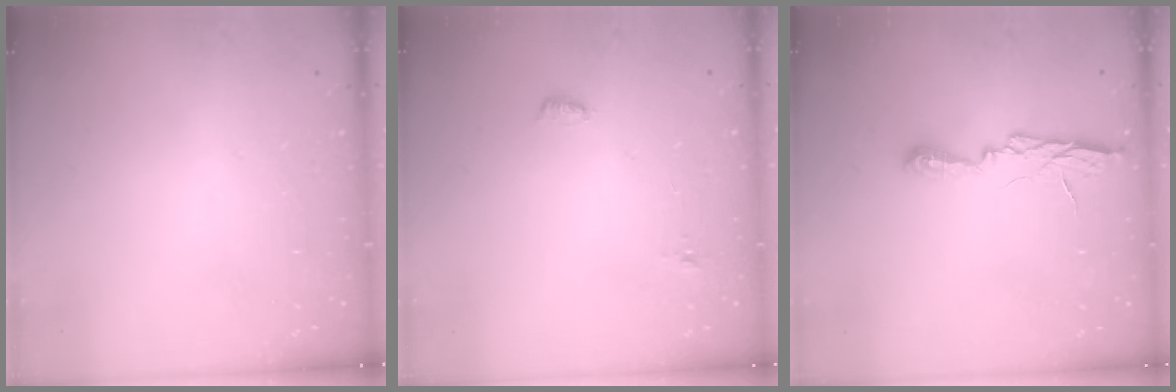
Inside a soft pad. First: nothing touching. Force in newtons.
{"total": 5.0, "press": 4.1, "slide": 2.8}
{"total": 7.0, "press": 7.0, "slide": 0.7}